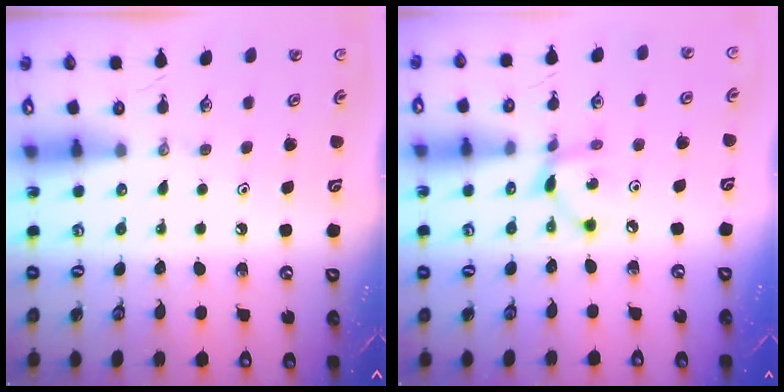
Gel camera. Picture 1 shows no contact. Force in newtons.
{"total": 6.2, "press": 6.2, "slide": 0.2}